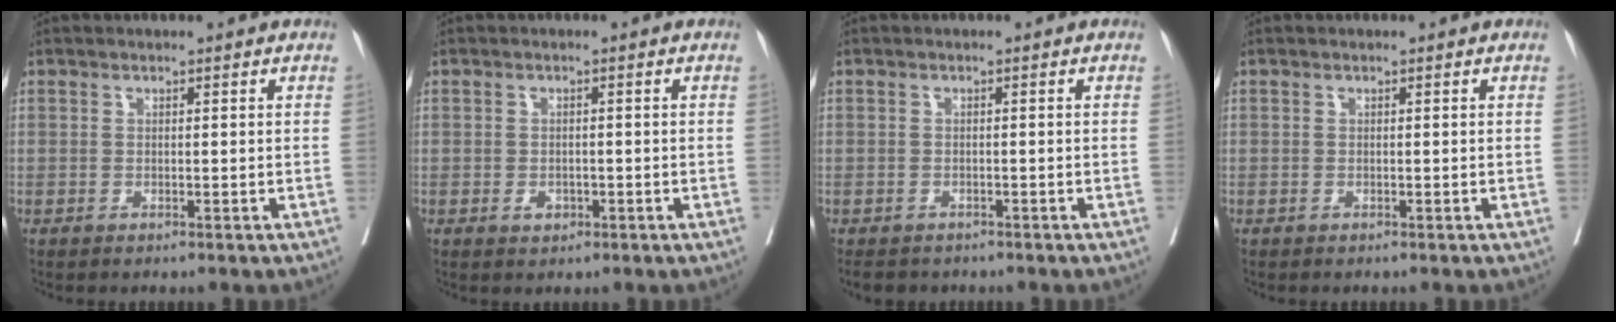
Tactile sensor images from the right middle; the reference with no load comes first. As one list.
[{"total": 1.7, "force": [-0.7, 1.2, 1.0], "torque": [-0.012, 0.003, -0.006]}, {"total": 4.7, "force": [-4.0, 2.2, 1.3], "torque": [-0.021, -0.004, -0.053]}, {"total": 0.0}]